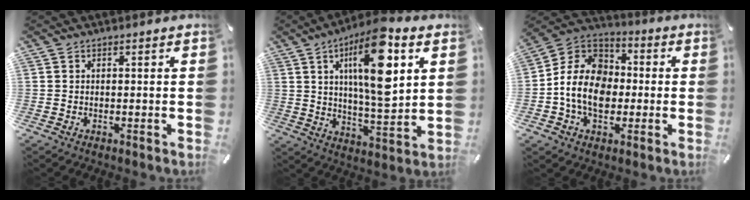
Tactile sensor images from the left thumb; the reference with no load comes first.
{"total": 18.4, "force": [6.8, 6.3, 15.9], "torque": [-0.277, -0.020, 0.099]}
{"total": 13.0, "force": [-2.9, 10.4, 7.2], "torque": [-0.170, 0.019, -0.057]}